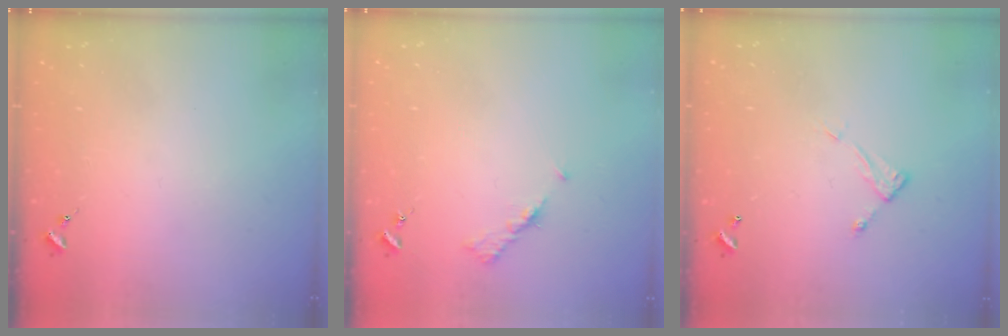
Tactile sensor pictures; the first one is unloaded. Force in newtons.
{"total": 5.3, "press": 5.2, "slide": 0.7}
{"total": 5.8, "press": 5.8, "slide": 0.2}